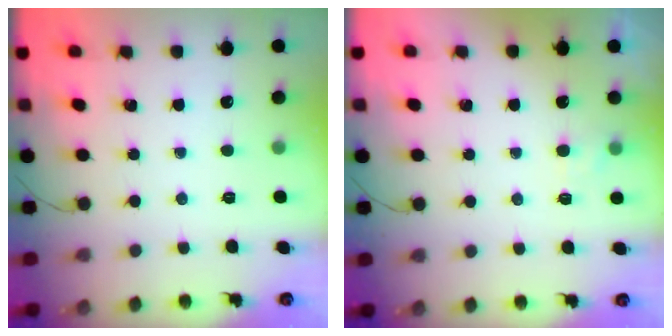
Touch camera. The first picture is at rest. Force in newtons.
{"total": 2.1, "press": 1.6, "slide": 1.3}